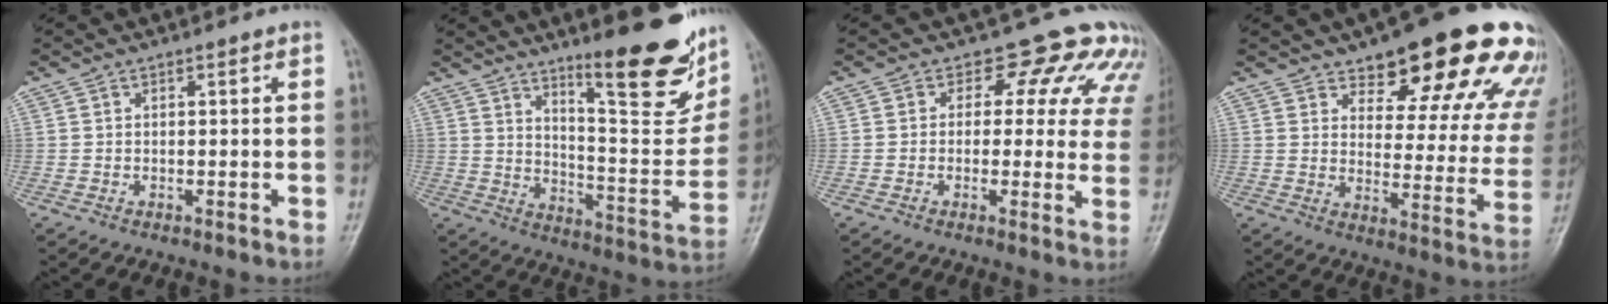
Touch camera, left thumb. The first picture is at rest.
{"total": 20.1, "force": [13.1, 4.9, 14.4], "torque": [-0.152, -0.086, 0.200]}
{"total": 10.6, "force": [7.6, 6.6, 3.5], "torque": [0.019, -0.023, 0.058]}
{"total": 22.8, "force": [15.7, 8.2, 14.4], "torque": [-0.136, -0.074, 0.196]}